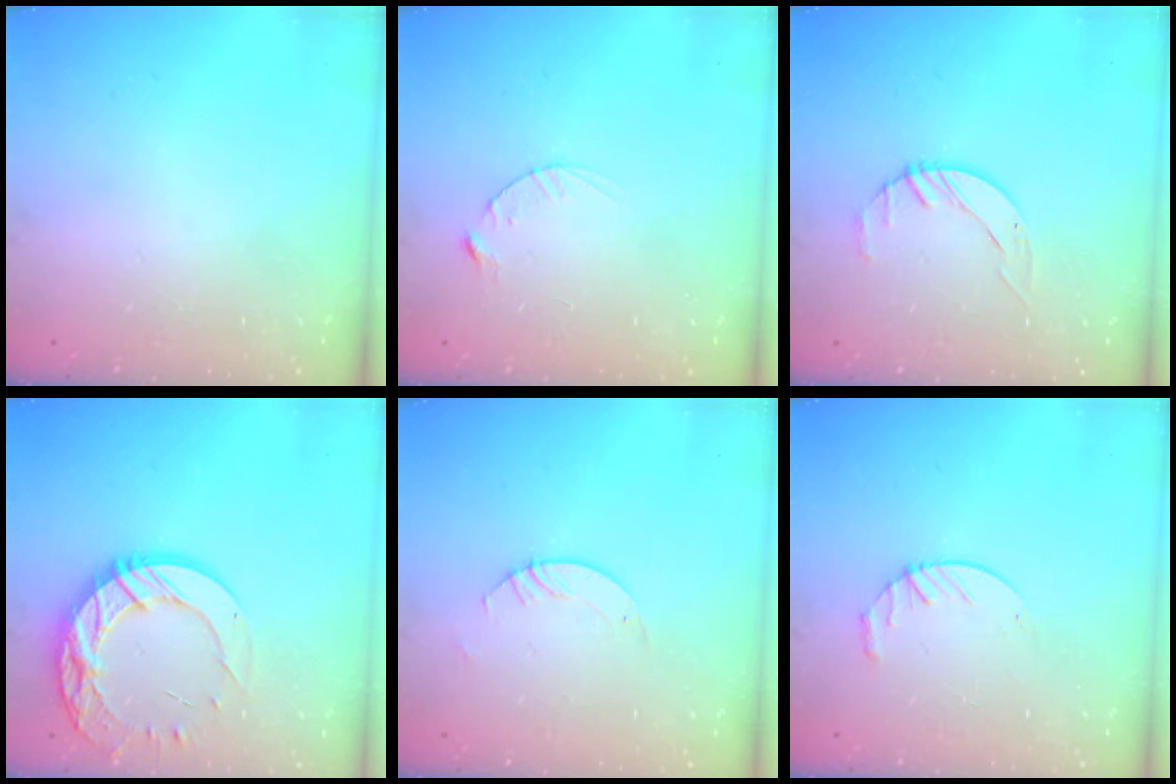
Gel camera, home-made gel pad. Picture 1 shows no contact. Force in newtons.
{"total": 2.5, "press": 2.5, "slide": 0.4}
{"total": 2.1, "press": 2.0, "slide": 0.3}
{"total": 16.6, "press": 16.5, "slide": 1.2}
{"total": 2.1, "press": 2.1, "slide": 0.2}
{"total": 3.9, "press": 3.9, "slide": 0.5}